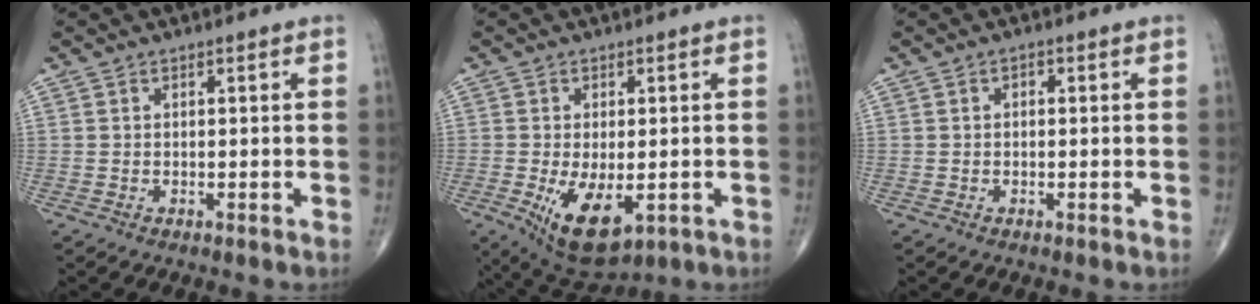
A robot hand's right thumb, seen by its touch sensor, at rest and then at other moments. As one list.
[{"total": 10.4, "force": [-2.8, 5.2, 8.5], "torque": [-0.136, -0.017, -0.031]}, {"total": 1.1, "force": [0.2, 0.7, 0.8], "torque": [-0.011, 0.004, 0.002]}]